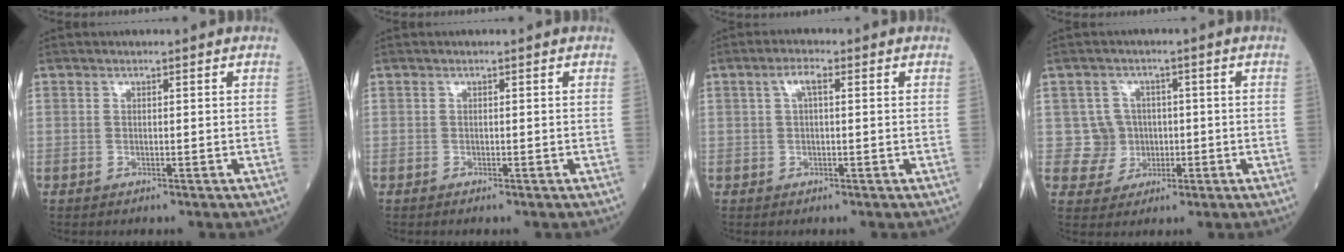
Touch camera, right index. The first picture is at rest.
{"total": 0.0}
{"total": 2.6, "force": [0.8, 0.7, 2.3], "torque": [-0.051, 0.013, 0.016]}
{"total": 4.7, "force": [0.0, 4.7, 0.0], "torque": [0.011, 0.011, 0.003]}